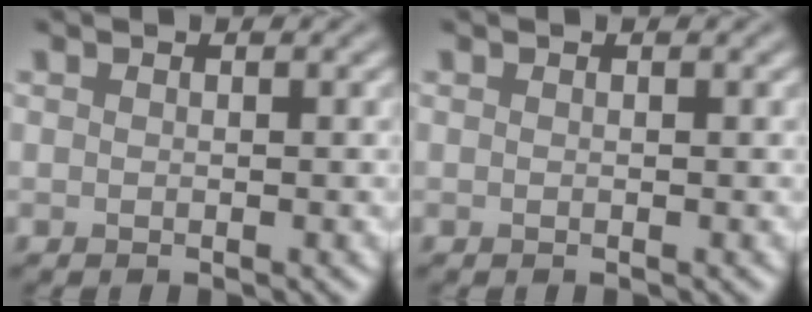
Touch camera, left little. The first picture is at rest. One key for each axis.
{"total": 0.0}